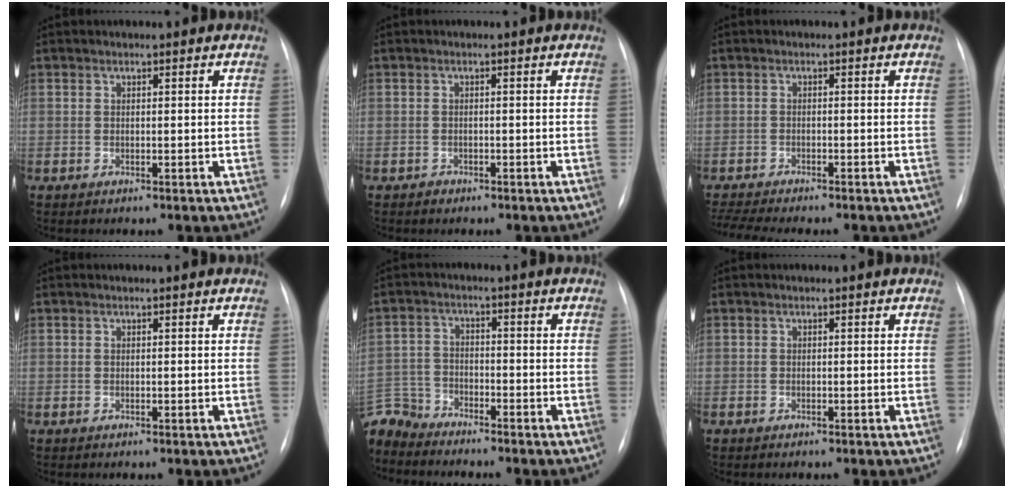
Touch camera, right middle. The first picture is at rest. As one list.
[{"total": 0.9, "force": [-0.6, 0.6, -0.1], "torque": [0.000, 0.003, -0.011]}, {"total": 8.3, "force": [-7.4, 0.7, 3.8], "torque": [-0.059, -0.005, -0.112]}, {"total": 0.0}, {"total": 7.7, "force": [-7.4, 1.9, 0.2], "torque": [-0.011, 0.001, -0.148]}, {"total": 0.0}]